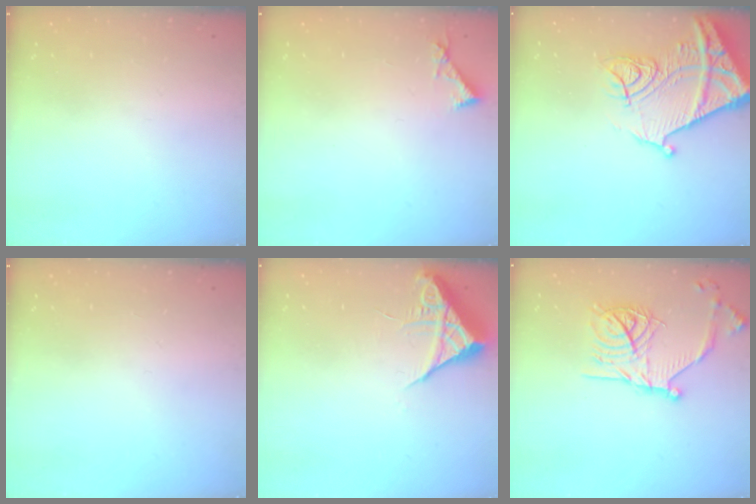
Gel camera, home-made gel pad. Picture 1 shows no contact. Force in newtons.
{"total": 4.2, "press": 4.2, "slide": 0.4}
{"total": 18.1, "press": 18.0, "slide": 1.9}
{"total": 0.0}
{"total": 6.7, "press": 6.7, "slide": 0.5}
{"total": 19.4, "press": 19.3, "slide": 1.5}